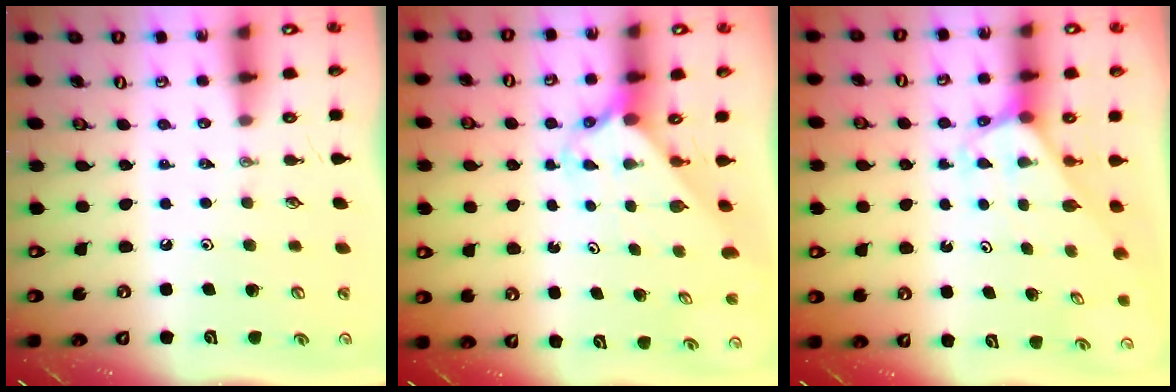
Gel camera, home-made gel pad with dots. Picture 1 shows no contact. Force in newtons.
{"total": 2.4, "press": 2.4, "slide": 0.2}
{"total": 2.2, "press": 2.2, "slide": 0.1}